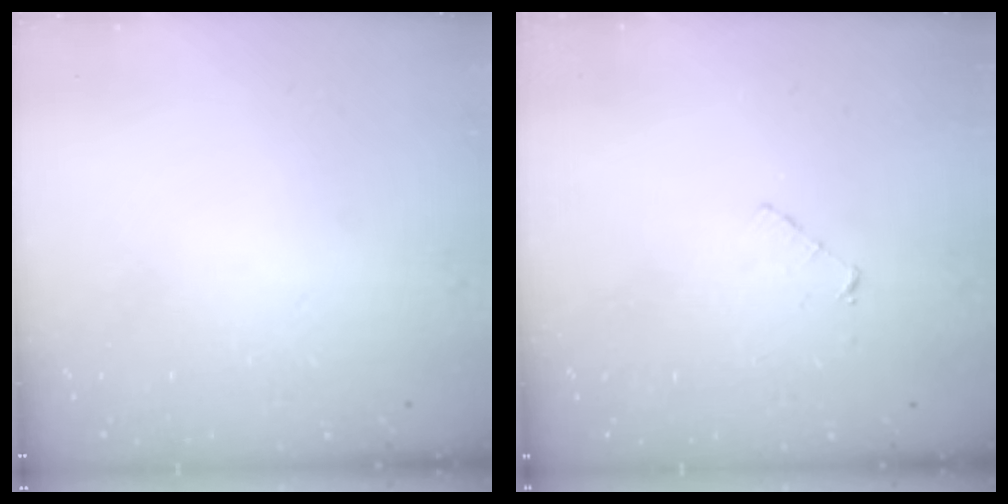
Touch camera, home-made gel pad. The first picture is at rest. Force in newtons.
{"total": 3.8, "press": 3.8, "slide": 0.3}